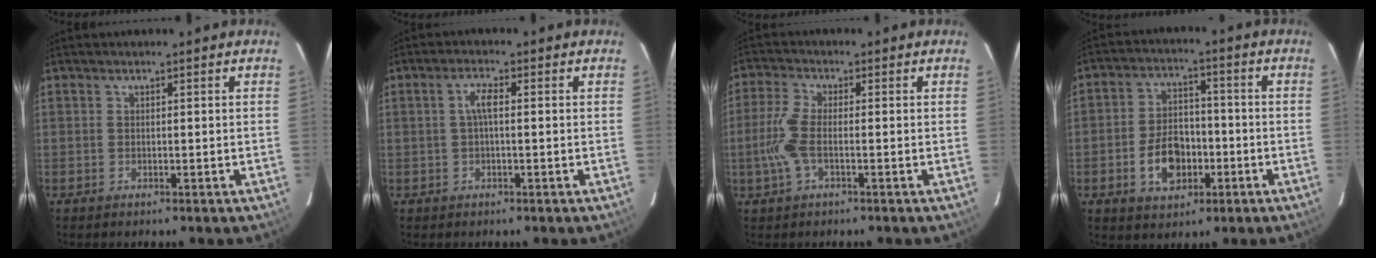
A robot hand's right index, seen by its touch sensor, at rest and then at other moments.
{"total": 2.7, "force": [0.0, 0.6, 2.6], "torque": [-0.053, 0.008, 0.001]}
{"total": 6.0, "force": [-1.5, 1.8, 5.5], "torque": [-0.130, 0.001, -0.031]}
{"total": 9.5, "force": [-3.3, 6.2, 6.4], "torque": [-0.127, 0.018, -0.046]}